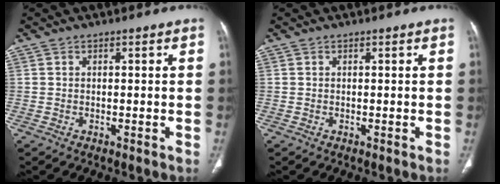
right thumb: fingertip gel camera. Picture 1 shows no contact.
{"total": 0.0}